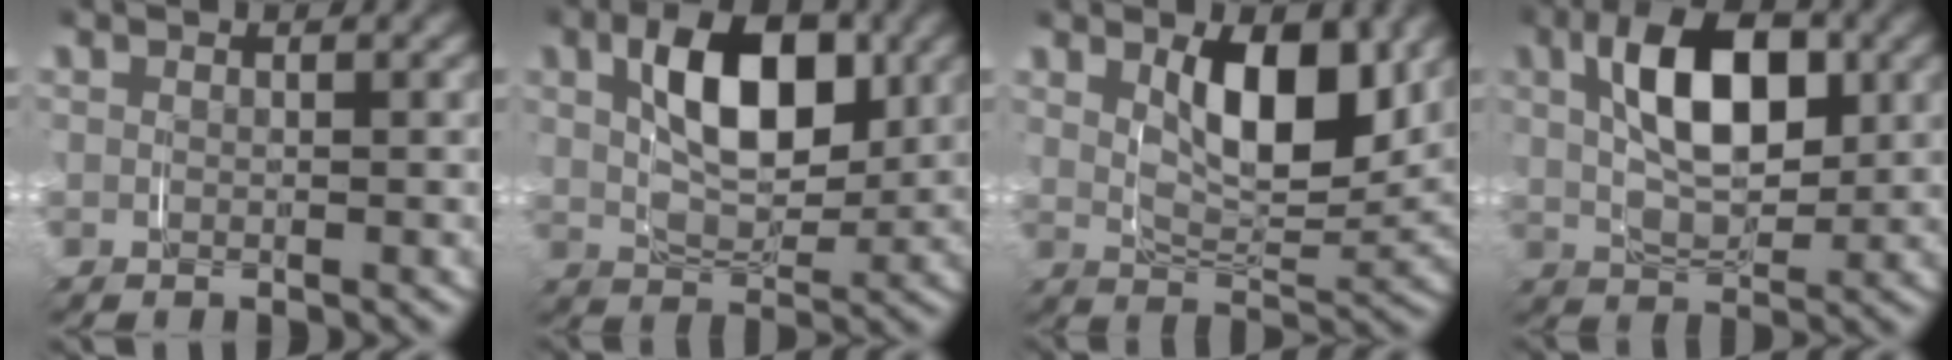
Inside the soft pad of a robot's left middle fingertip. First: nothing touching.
{"total": 7.4, "force": [1.8, 3.8, 6.1], "torque": [-0.097, -0.001, 0.028]}
{"total": 6.7, "force": [2.5, 2.9, 5.5], "torque": [-0.088, -0.015, 0.044]}
{"total": 8.1, "force": [1.7, 4.1, 6.8], "torque": [-0.110, 0.003, 0.028]}